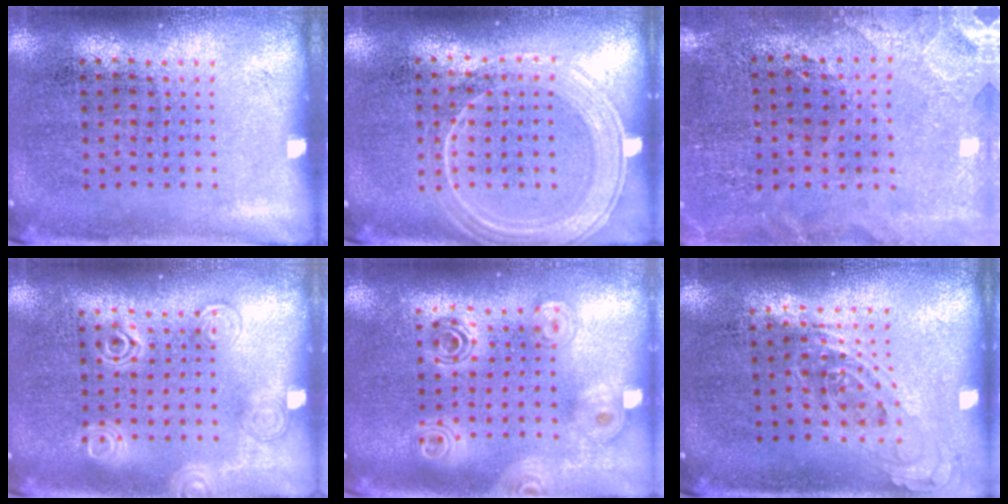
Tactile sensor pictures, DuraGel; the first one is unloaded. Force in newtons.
{"total": 1.8, "press": 1.8, "slide": 0.4}
{"total": 0.5, "press": 0.5, "slide": 0.2}
{"total": 2.1, "press": 2.0, "slide": 0.3}
{"total": 1.8, "press": 1.6, "slide": 0.9}
{"total": 0.8, "press": 0.7, "slide": 0.3}